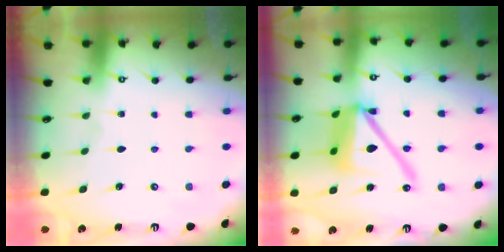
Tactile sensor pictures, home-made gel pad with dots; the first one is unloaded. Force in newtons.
{"total": 15.8, "press": 15.7, "slide": 2.2}